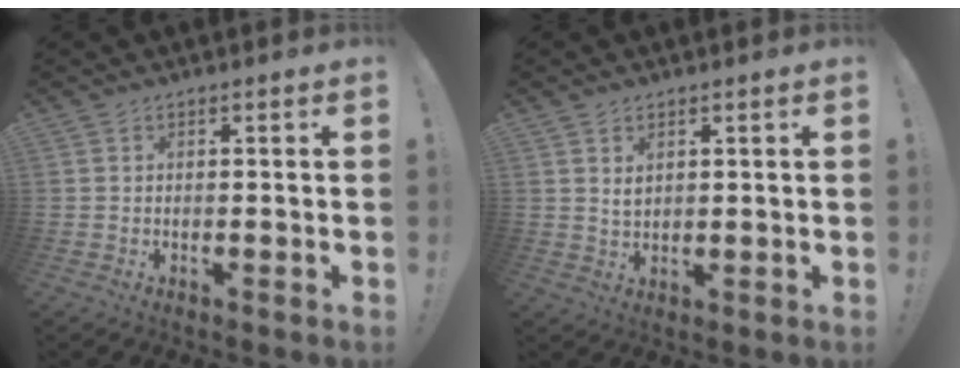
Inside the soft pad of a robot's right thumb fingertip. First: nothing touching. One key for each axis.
{"total": 2.7, "fx": 1.5, "fy": 1.6, "fz": 1.5, "tx": -0.022, "ty": -0.007, "tz": 0.025}